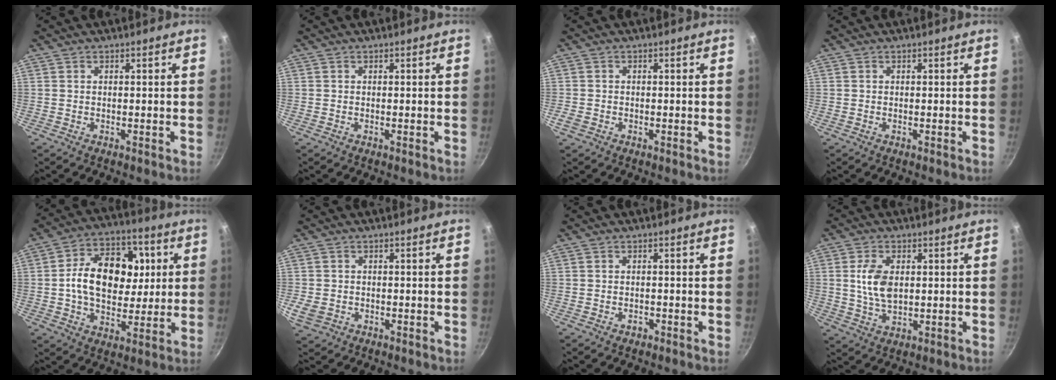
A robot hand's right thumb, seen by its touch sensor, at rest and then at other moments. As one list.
[{"total": 0.0}, {"total": 1.5, "force": [-0.7, 1.2, 0.7], "torque": [-0.016, 0.001, -0.014]}, {"total": 0.0}, {"total": 17.8, "force": [1.9, 12.2, 12.8], "torque": [-0.169, 0.019, 0.028]}, {"total": 3.6, "force": [-1.0, 2.9, 1.9], "torque": [-0.042, 0.001, -0.012]}, {"total": 1.1, "force": [-0.6, 0.7, 0.4], "torque": [-0.005, 0.004, -0.010]}, {"total": 7.5, "force": [1.0, 4.4, 6.0], "torque": [-0.114, -0.006, 0.025]}]